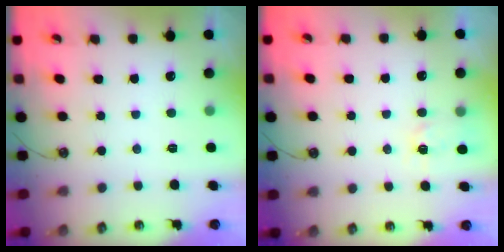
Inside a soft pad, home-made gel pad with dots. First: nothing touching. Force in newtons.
{"total": 4.1, "press": 4.1, "slide": 0.5}